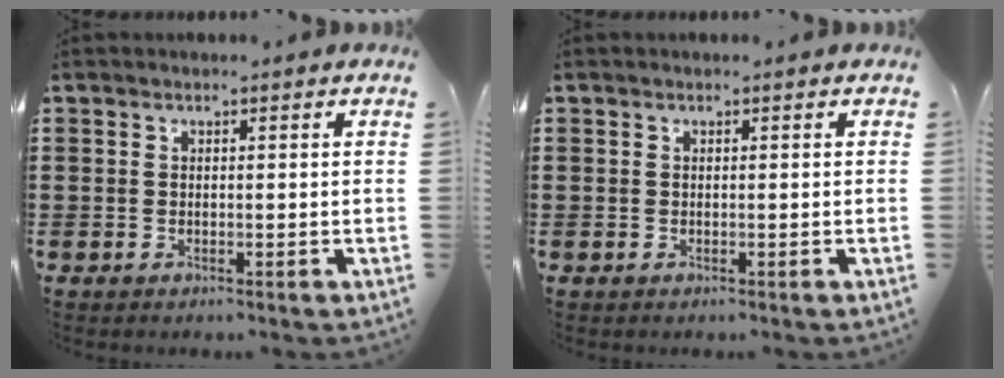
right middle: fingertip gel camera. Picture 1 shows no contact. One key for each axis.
{"total": 0.0}